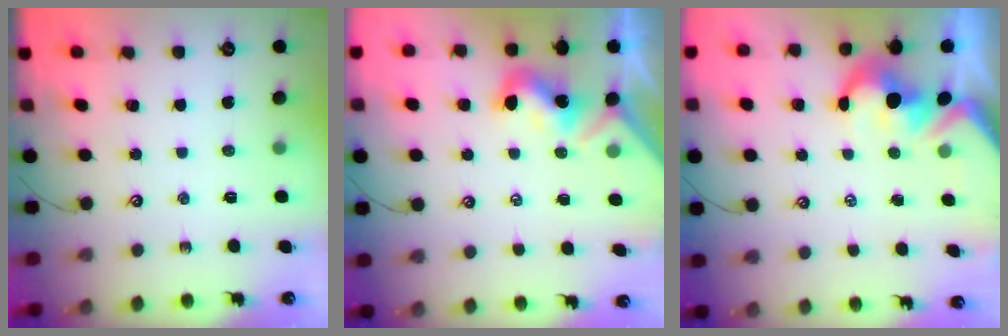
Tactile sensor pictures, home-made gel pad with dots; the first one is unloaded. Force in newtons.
{"total": 1.7, "press": 1.7, "slide": 0.2}
{"total": 5.2, "press": 5.0, "slide": 1.2}